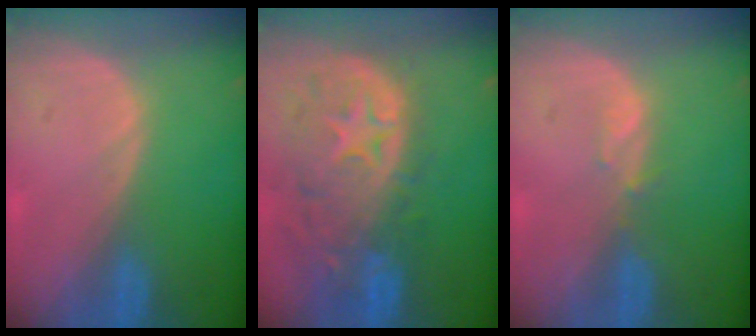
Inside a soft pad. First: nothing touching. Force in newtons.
{"total": 12.4, "press": 10.5, "slide": 6.7}
{"total": 1.1, "press": 1.1, "slide": 0.2}